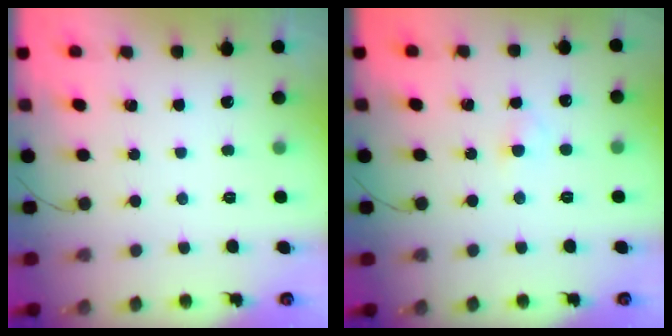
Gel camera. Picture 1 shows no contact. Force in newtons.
{"total": 2.1, "press": 1.8, "slide": 0.9}